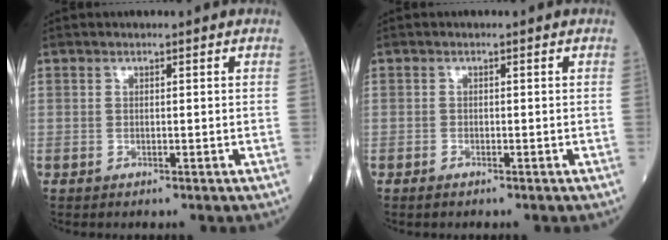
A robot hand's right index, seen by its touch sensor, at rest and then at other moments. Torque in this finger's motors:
{"motor_torque": [0.00, 0.01, -0.03, 0.01]}